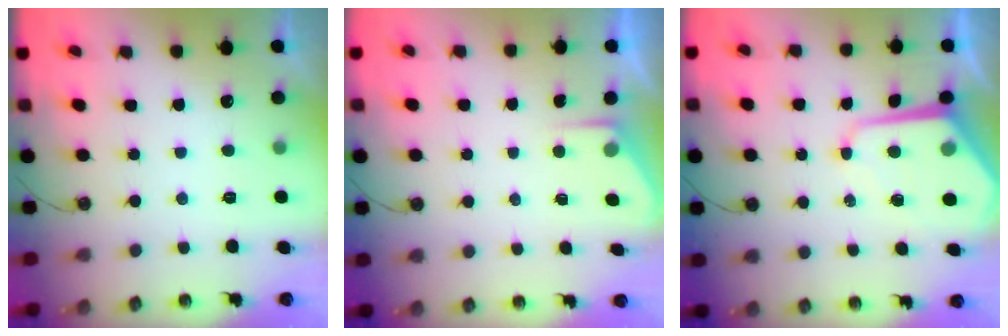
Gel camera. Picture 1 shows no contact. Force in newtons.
{"total": 2.6, "press": 2.5, "slide": 0.4}
{"total": 9.8, "press": 9.8, "slide": 0.8}